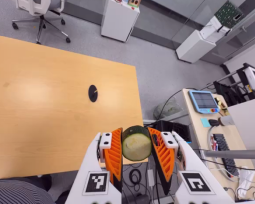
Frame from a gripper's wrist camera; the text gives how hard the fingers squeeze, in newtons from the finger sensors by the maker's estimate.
{"total": 14.0, "left": 13.2, "right": 14.8}